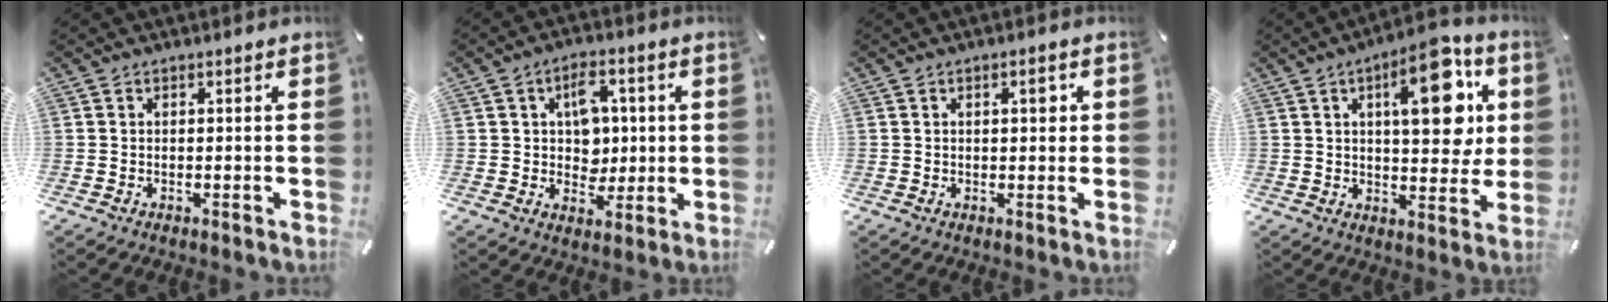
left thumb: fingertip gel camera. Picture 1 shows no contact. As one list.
[{"total": 8.3, "force": [1.3, 6.6, 4.8], "torque": [-0.056, 0.001, 0.019]}, {"total": 3.0, "force": [0.8, 1.3, 2.6], "torque": [-0.027, -0.001, 0.005]}, {"total": 17.8, "force": [6.5, 7.9, 14.6], "torque": [-0.190, -0.021, 0.098]}]